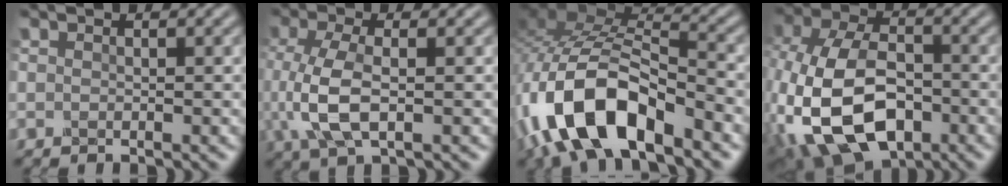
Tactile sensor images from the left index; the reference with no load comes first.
{"total": 5.3, "force": [-0.5, 2.5, 4.6], "torque": [-0.125, -0.001, -0.007]}
{"total": 11.5, "force": [-5.6, 5.6, 8.4], "torque": [-0.172, 0.003, -0.104]}
{"total": 14.2, "force": [-4.1, 9.1, 10.0], "torque": [-0.242, -0.023, -0.072]}